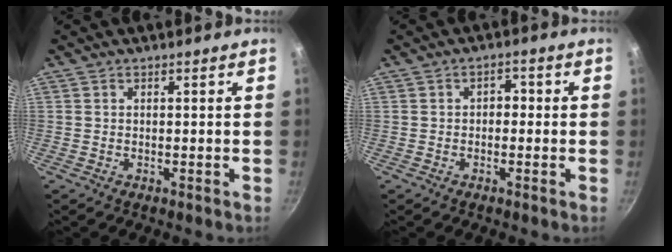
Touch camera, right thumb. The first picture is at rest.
{"total": 2.4, "force": [-0.2, 1.8, 1.6], "torque": [-0.010, 0.009, -0.007]}